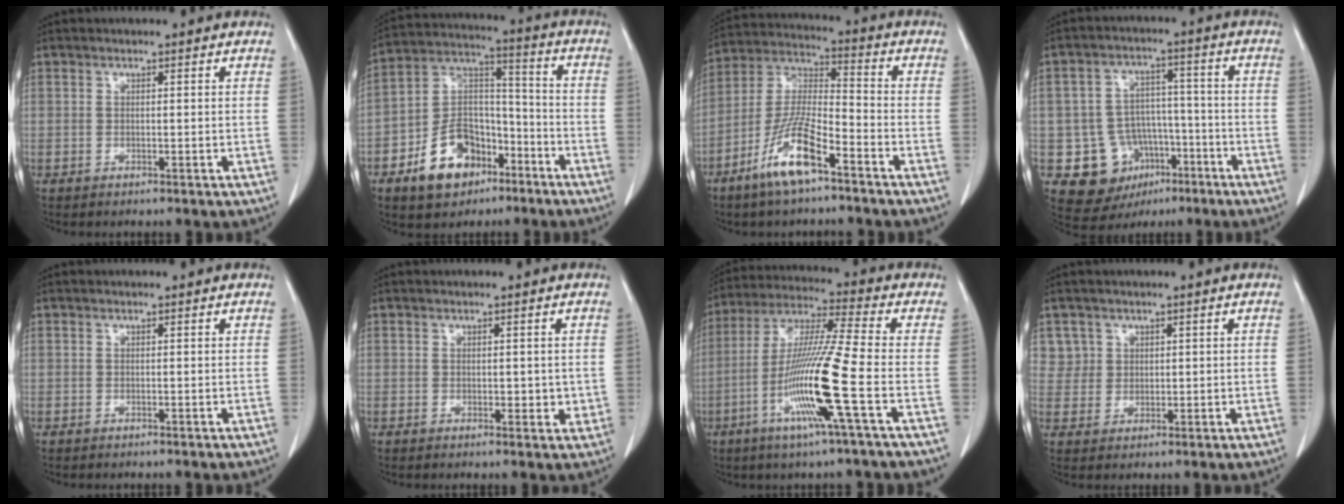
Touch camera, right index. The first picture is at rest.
{"total": 13.0, "force": [-6.9, 8.5, 7.0], "torque": [-0.138, 0.029, -0.115]}
{"total": 11.6, "force": [-6.9, 2.5, 9.1], "torque": [-0.193, -0.009, -0.133]}
{"total": 10.9, "force": [-4.4, 9.3, 3.6], "torque": [-0.054, 0.036, -0.054]}
{"total": 0.0}
{"total": 2.4, "force": [0.3, 1.6, 1.7], "torque": [-0.013, -0.005, 0.007]}
{"total": 14.7, "force": [-4.7, -1.3, 13.8], "torque": [-0.277, -0.016, -0.097]}
{"total": 3.8, "force": [1.9, 3.2, -0.4], "torque": [0.027, 0.003, 0.034]}